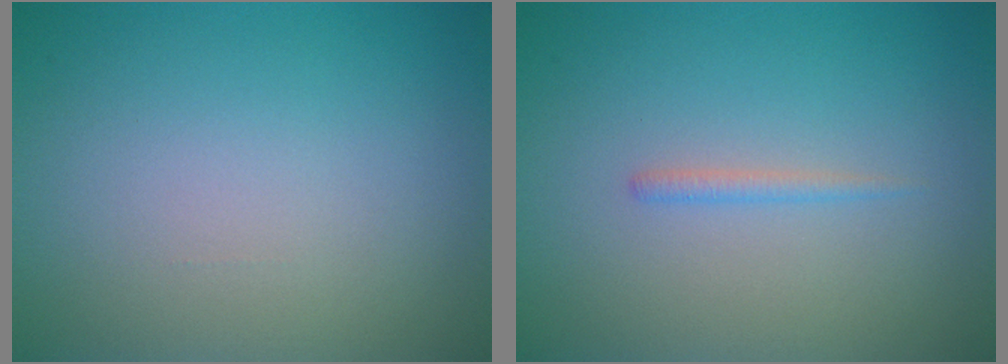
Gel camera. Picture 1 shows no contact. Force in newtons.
{"total": 0.8, "press": 0.8, "slide": 0.1}